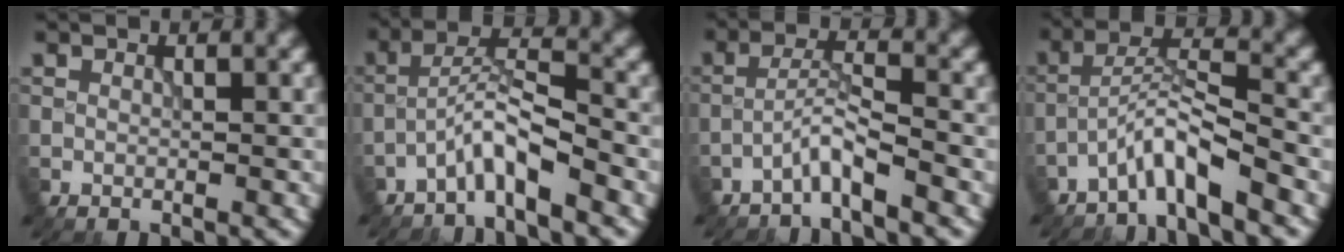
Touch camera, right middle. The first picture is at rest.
{"total": 3.9, "force": [-2.9, 0.4, 2.6], "torque": [-0.051, 0.017, -0.063]}
{"total": 2.8, "force": [-2.2, 0.0, 1.6], "torque": [-0.034, 0.014, -0.050]}
{"total": 4.2, "force": [-3.3, 0.3, 2.6], "torque": [-0.049, 0.016, -0.071]}